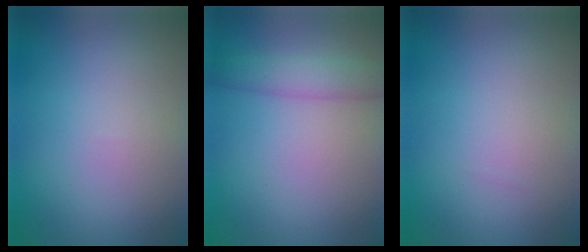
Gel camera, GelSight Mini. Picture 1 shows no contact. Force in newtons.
{"total": 3.0, "press": 3.0, "slide": 0.2}
{"total": 0.0}